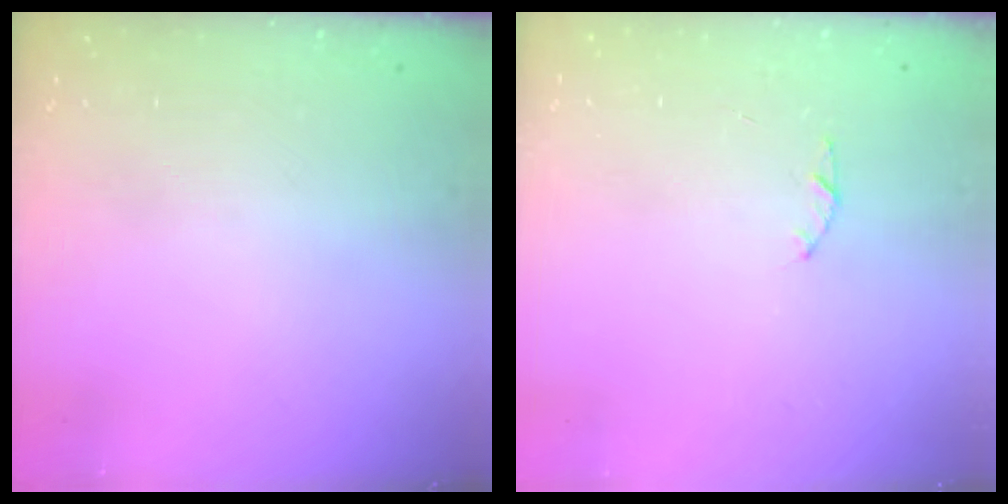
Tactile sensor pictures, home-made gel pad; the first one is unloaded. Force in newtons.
{"total": 1.0, "press": 0.9, "slide": 0.3}